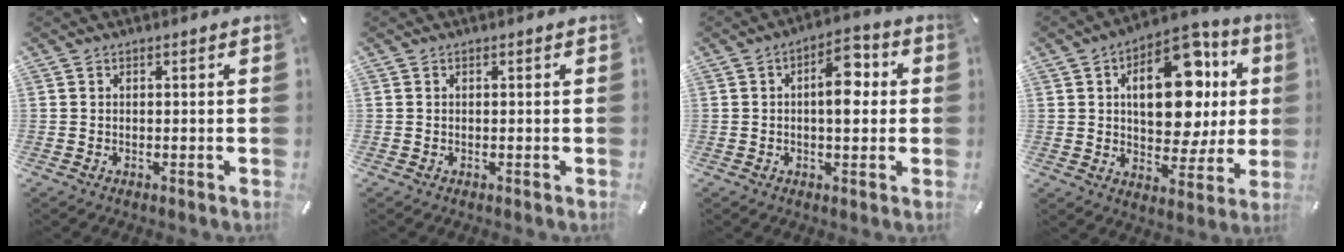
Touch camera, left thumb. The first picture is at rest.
{"total": 0.0}
{"total": 8.6, "force": [0.7, 4.4, 7.4], "torque": [-0.097, 0.003, 0.005]}
{"total": 20.1, "force": [5.1, 12.1, 15.1], "torque": [-0.210, -0.017, 0.085]}